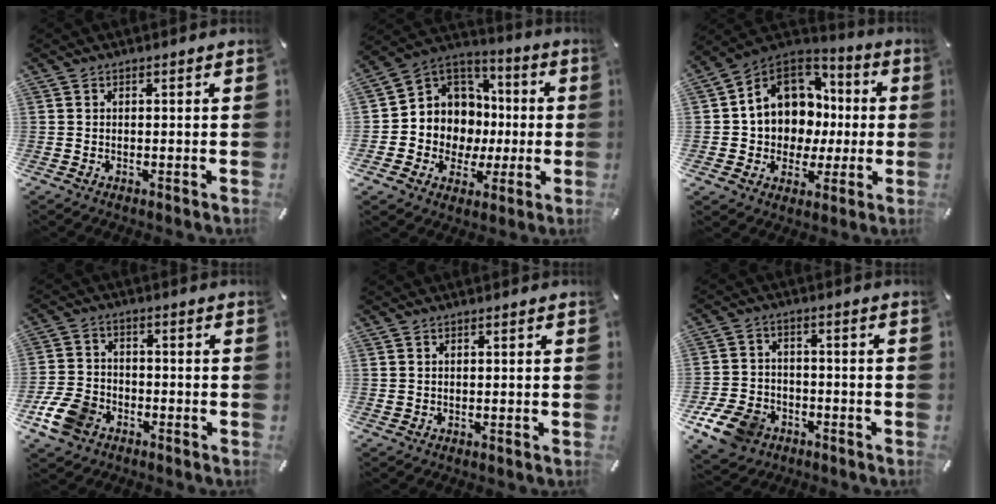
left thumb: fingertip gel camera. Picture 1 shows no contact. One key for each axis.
{"total": 10.5, "fx": 0.0, "fy": 10.5, "fz": 0.9, "tx": -0.021, "ty": -0.025, "tz": 0.019}
{"total": 12.8, "fx": 2.1, "fy": 11.7, "fz": 4.6, "tx": -0.098, "ty": -0.017, "tz": 0.052}
{"total": 9.0, "fx": -4.6, "fy": 6.4, "fz": 4.4, "tx": -0.101, "ty": 0.021, "tz": -0.086}
{"total": 0.7, "fx": 0.3, "fy": 0.6, "fz": 0.2, "tx": -0.003, "ty": 0.002, "tz": 0.005}
{"total": 9.9, "fx": -5.4, "fy": 7.2, "fz": 4.1, "tx": -0.085, "ty": 0.035, "tz": -0.099}